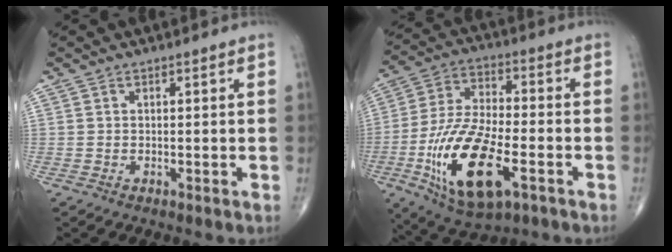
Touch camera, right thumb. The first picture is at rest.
{"total": 20.1, "force": [-7.0, 8.6, 16.8], "torque": [-0.327, 0.014, -0.115]}